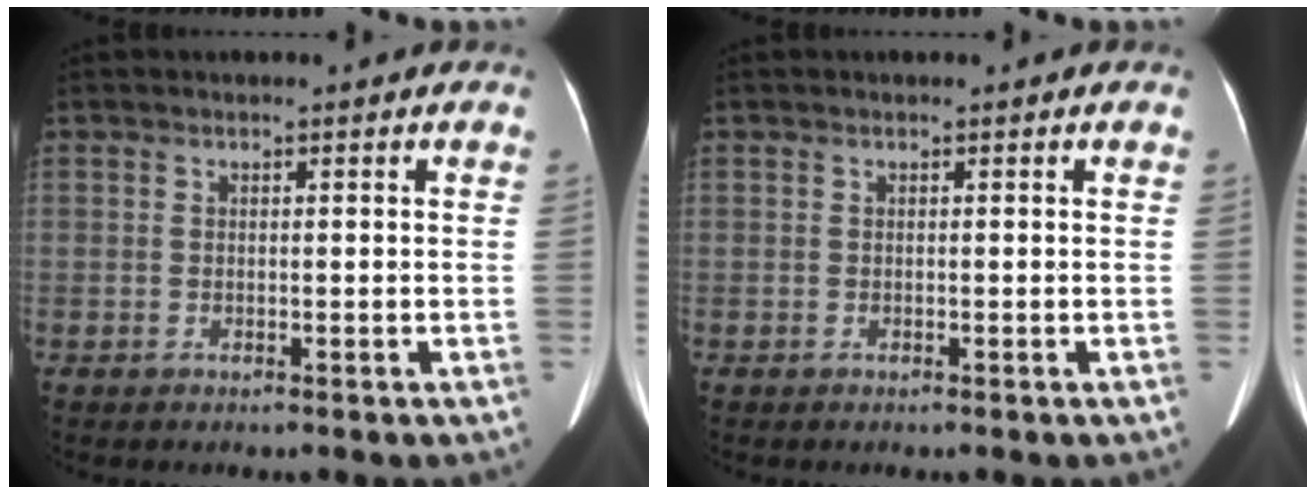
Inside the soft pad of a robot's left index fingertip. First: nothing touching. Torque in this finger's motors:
{"motor_torque": [0.05, 0.01, 0.00, 0.00]}